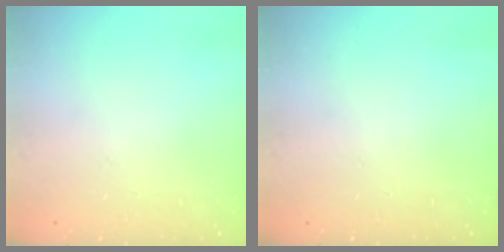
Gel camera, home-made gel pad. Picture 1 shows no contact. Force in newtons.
{"total": 0.0}